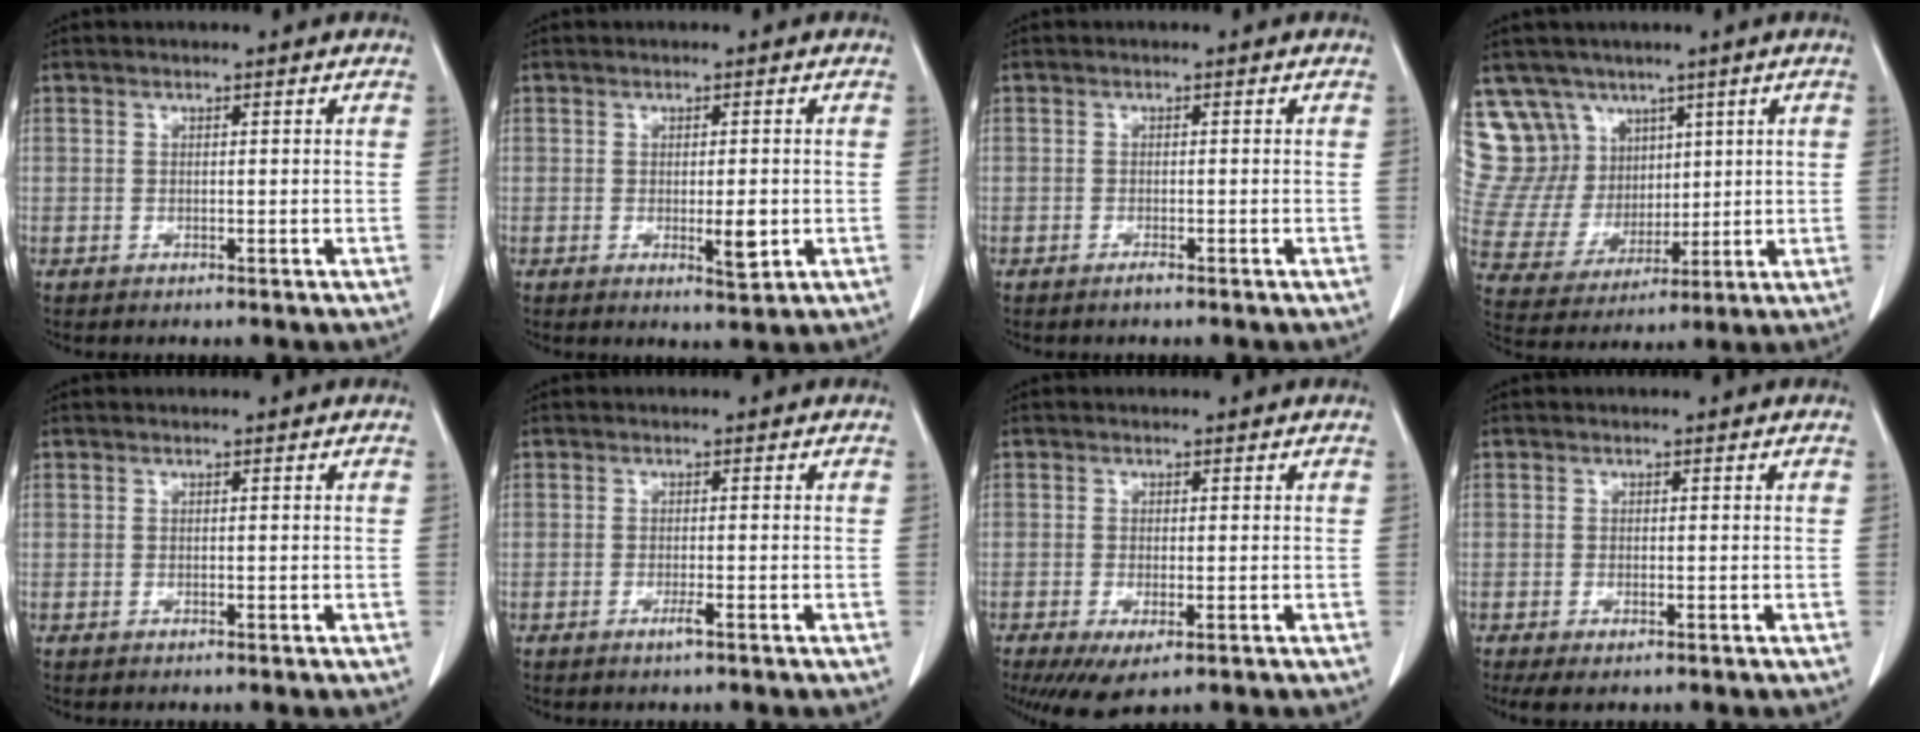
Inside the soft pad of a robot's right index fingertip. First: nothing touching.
{"total": 3.2, "force": [-0.4, 0.8, 3.0], "torque": [-0.046, -0.004, 0.000]}
{"total": 0.8, "force": [-0.6, 0.0, 0.4], "torque": [-0.010, 0.000, -0.010]}
{"total": 14.4, "force": [9.0, 10.9, 2.6], "torque": [-0.075, 0.055, 0.199]}
{"total": 0.0}
{"total": 0.8, "force": [-0.5, -0.2, 0.7], "torque": [-0.013, -0.001, -0.008]}
{"total": 4.8, "force": [-2.4, 1.5, 3.9], "torque": [-0.060, -0.013, -0.031]}
{"total": 2.3, "force": [-1.2, 0.7, 1.8], "torque": [-0.030, -0.005, -0.015]}